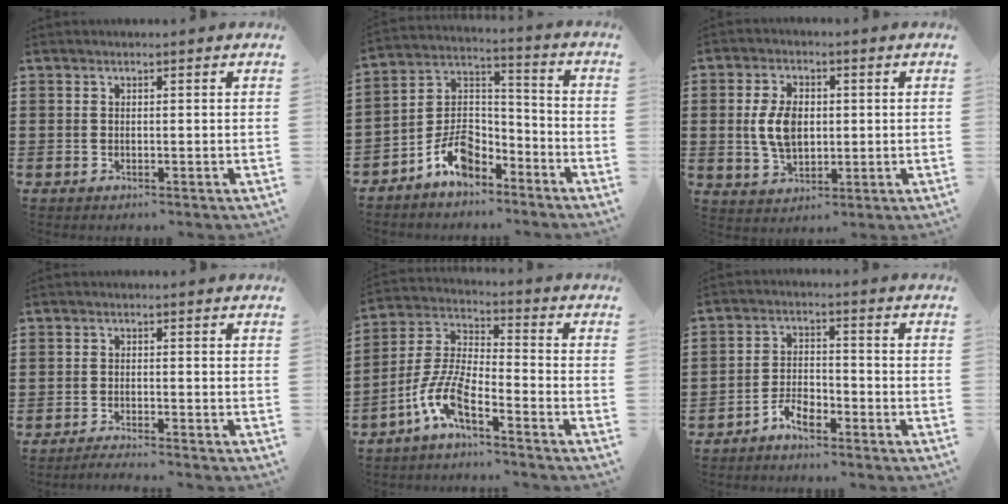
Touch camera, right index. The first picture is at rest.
{"total": 8.1, "force": [-5.5, 4.6, 3.8], "torque": [-0.090, 0.009, -0.107]}
{"total": 7.0, "force": [0.4, 4.4, 5.5], "torque": [-0.125, 0.005, 0.000]}
{"total": 1.8, "force": [-1.8, -0.3, 0.3], "torque": [-0.006, 0.002, -0.036]}
{"total": 8.1, "force": [-5.4, 1.7, 5.8], "torque": [-0.156, -0.020, -0.112]}
{"total": 4.0, "force": [-3.2, 1.4, 2.0], "torque": [-0.051, 0.004, -0.065]}